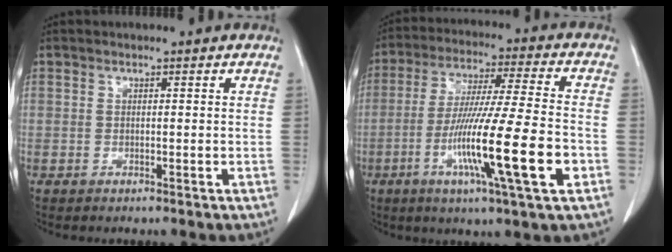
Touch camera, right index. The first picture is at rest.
{"total": 17.0, "force": [-5.6, -0.1, 16.1], "torque": [-0.291, -0.022, -0.097]}